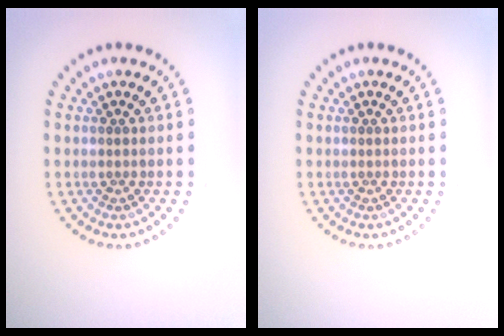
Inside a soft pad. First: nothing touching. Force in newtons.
{"total": 0.0}